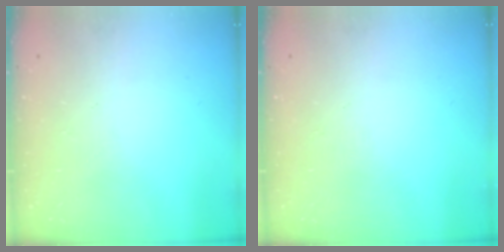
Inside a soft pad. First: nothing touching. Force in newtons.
{"total": 0.0}